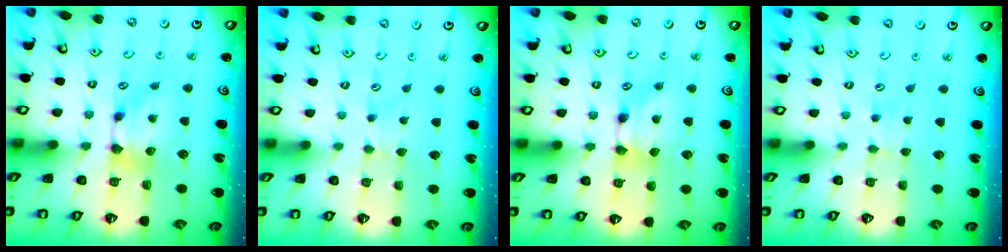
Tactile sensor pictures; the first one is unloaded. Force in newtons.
{"total": 2.1, "press": 2.1, "slide": 0.3}
{"total": 1.8, "press": 1.8, "slide": 0.1}
{"total": 3.0, "press": 3.0, "slide": 0.4}